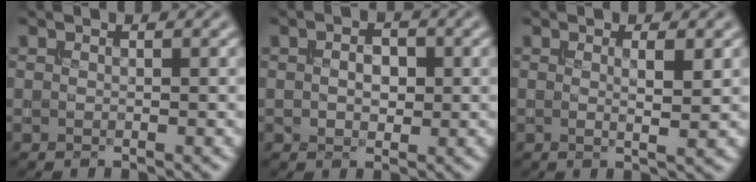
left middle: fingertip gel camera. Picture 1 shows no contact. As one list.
[{"total": 2.6, "force": [0.3, 1.6, 2.0], "torque": [-0.033, 0.000, 0.003]}, {"total": 2.4, "force": [0.6, 0.4, 2.3], "torque": [-0.032, 0.000, 0.007]}]